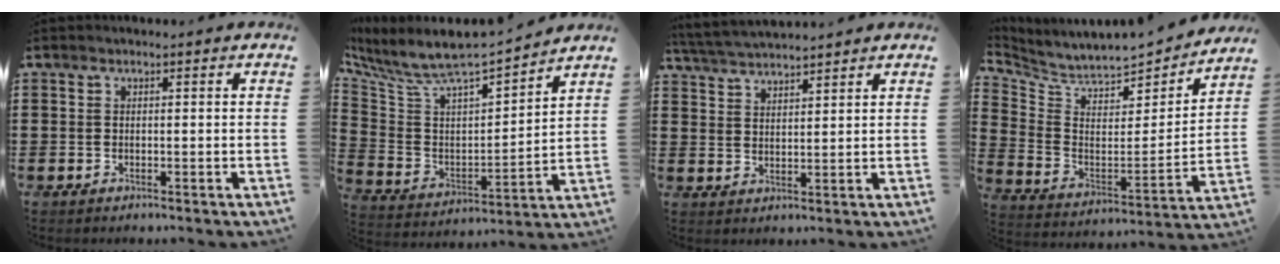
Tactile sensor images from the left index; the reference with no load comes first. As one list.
[{"total": 6.6, "force": [6.0, 1.3, 2.4], "torque": [-0.081, -0.058, 0.095]}, {"total": 3.8, "force": [3.8, -0.1, 0.6], "torque": [-0.024, -0.013, 0.067]}, {"total": 4.8, "force": [4.7, 0.9, 0.7], "torque": [-0.047, -0.053, 0.074]}]